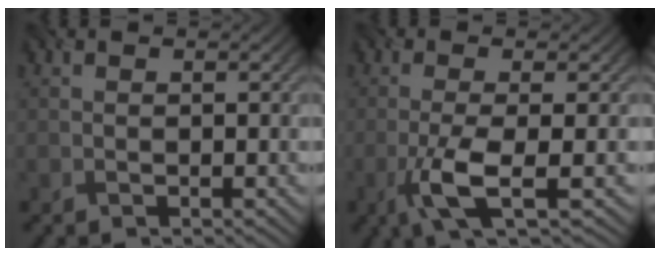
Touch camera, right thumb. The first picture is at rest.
{"total": 5.7, "force": [-1.9, 1.2, 5.3], "torque": [-0.104, 0.002, -0.044]}